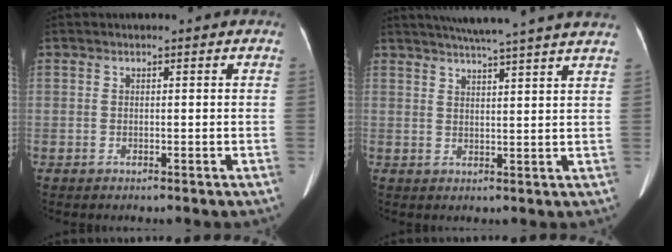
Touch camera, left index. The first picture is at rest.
{"total": 15.8, "force": [13.8, -1.0, 7.6], "torque": [-0.127, 0.005, 0.174]}